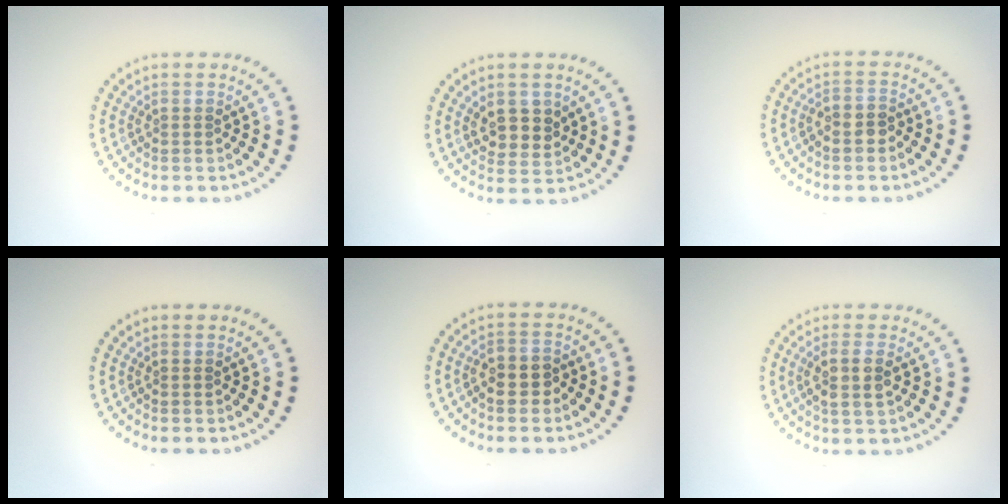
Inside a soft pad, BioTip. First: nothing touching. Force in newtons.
{"total": 2.9, "press": 2.7, "slide": 1.0}
{"total": 1.6, "press": 1.5, "slide": 0.7}
{"total": 0.0}
{"total": 2.0, "press": 1.9, "slide": 0.6}
{"total": 2.5, "press": 2.2, "slide": 1.2}